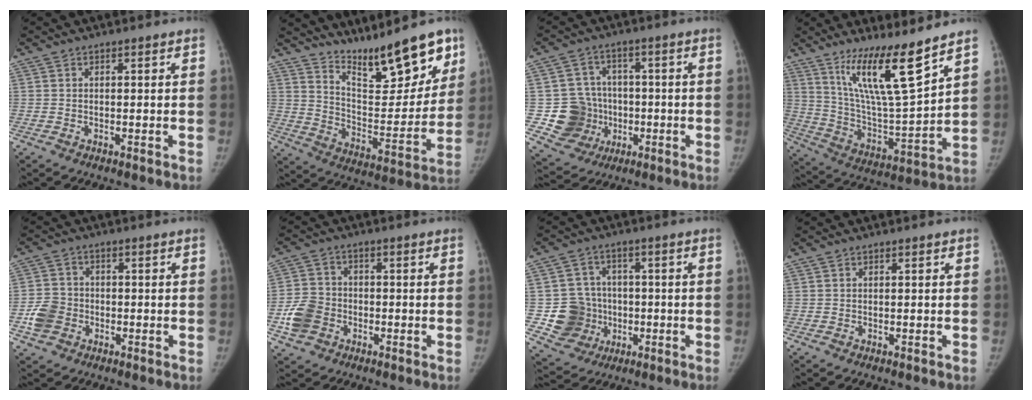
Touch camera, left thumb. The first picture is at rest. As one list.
[{"total": 19.4, "force": [14.3, 5.6, 11.8], "torque": [-0.127, -0.098, 0.234]}, {"total": 10.7, "force": [-1.6, 10.3, 2.3], "torque": [-0.004, 0.018, -0.016]}, {"total": 16.5, "force": [11.1, 1.8, 12.1], "torque": [-0.198, -0.080, 0.211]}, {"total": 6.0, "force": [-2.1, 5.1, 2.5], "torque": [-0.038, 0.016, -0.041]}, {"total": 7.6, "force": [-2.7, 6.2, 3.3], "torque": [-0.056, 0.017, -0.052]}, {"total": 9.9, "force": [-1.5, 9.6, 2.1], "torque": [-0.002, 0.016, -0.016]}, {"total": 0.0}]